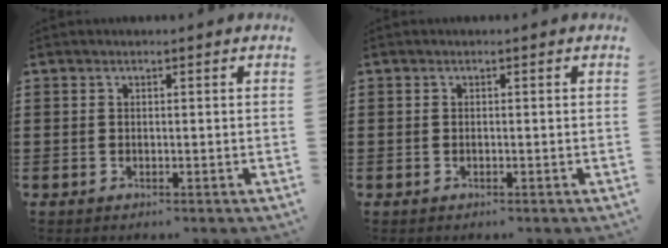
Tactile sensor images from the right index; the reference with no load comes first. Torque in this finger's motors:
{"motor_torque": [0.12, 0.74, -0.01, 0.00]}